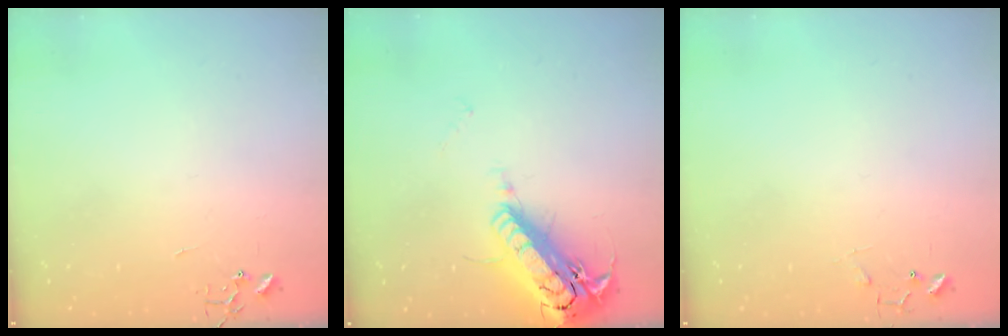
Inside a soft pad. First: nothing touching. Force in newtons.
{"total": 21.3, "press": 20.9, "slide": 4.0}
{"total": 5.7, "press": 5.7, "slide": 0.2}